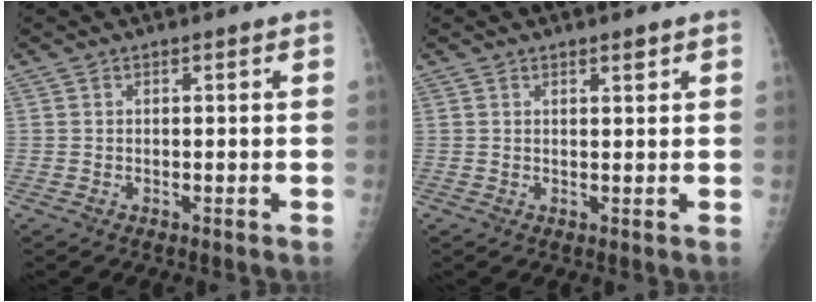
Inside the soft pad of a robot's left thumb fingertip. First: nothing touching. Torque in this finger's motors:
{"motor_torque": [-0.16, -0.01, -0.27, 0.01, 0.04]}